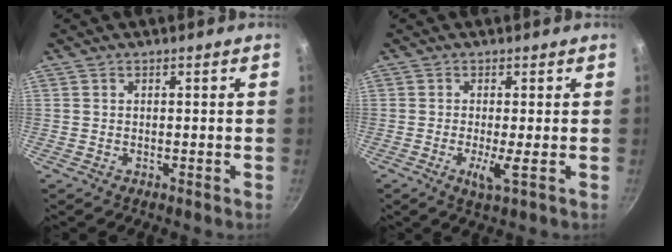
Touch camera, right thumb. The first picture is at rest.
{"total": 3.4, "force": [-0.6, 0.1, 3.3], "torque": [-0.069, -0.011, -0.010]}